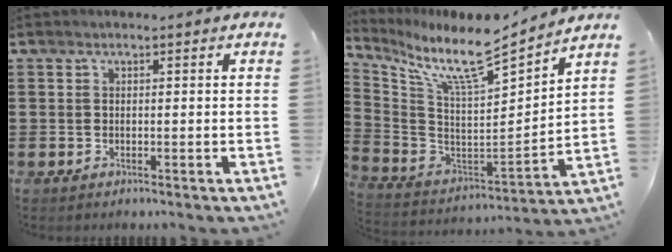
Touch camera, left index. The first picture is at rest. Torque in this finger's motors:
{"motor_torque": [2.14, 0.00, 0.35, 0.14]}